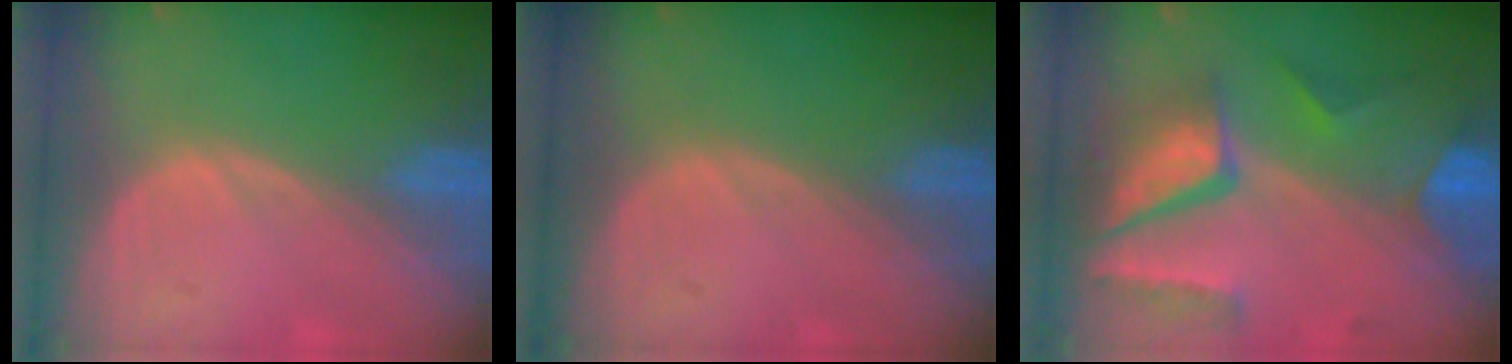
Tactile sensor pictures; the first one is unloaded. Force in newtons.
{"total": 0.0}
{"total": 10.4, "press": 8.8, "slide": 5.5}